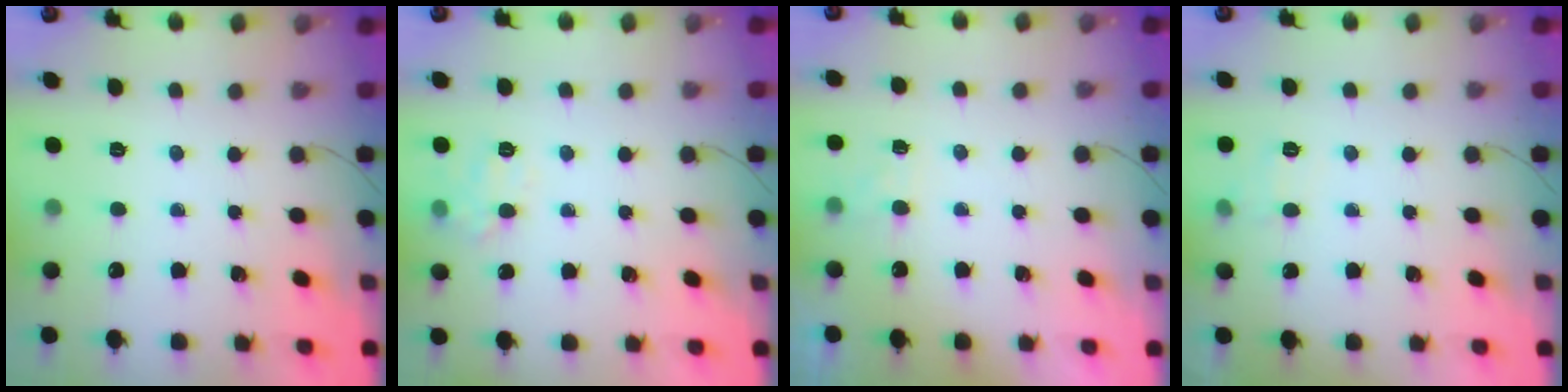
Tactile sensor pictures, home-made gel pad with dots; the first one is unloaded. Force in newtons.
{"total": 7.3, "press": 7.2, "slide": 0.8}
{"total": 3.6, "press": 3.4, "slide": 1.3}
{"total": 4.6, "press": 4.2, "slide": 1.9}